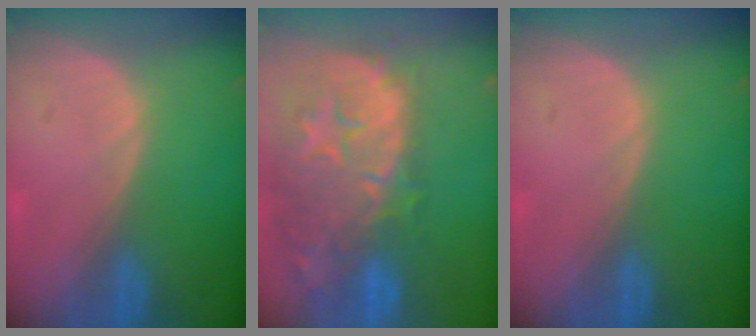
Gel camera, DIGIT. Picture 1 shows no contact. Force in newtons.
{"total": 15.1, "press": 12.0, "slide": 9.2}
{"total": 0.0}